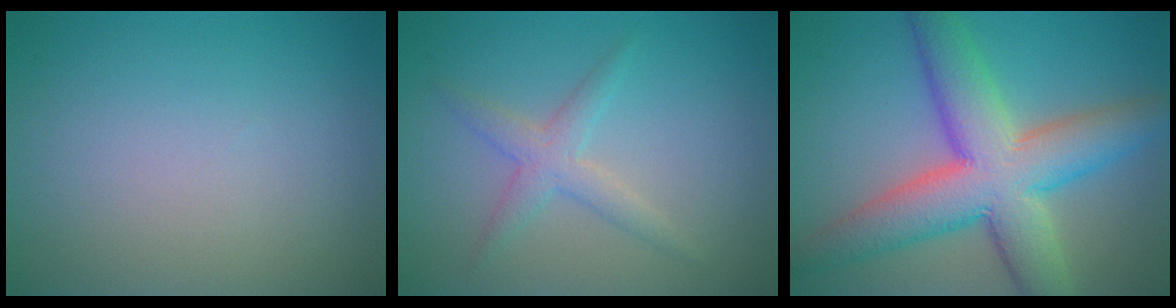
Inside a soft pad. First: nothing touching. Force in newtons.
{"total": 2.4, "press": 2.4, "slide": 0.0}
{"total": 10.1, "press": 10.1, "slide": 0.3}